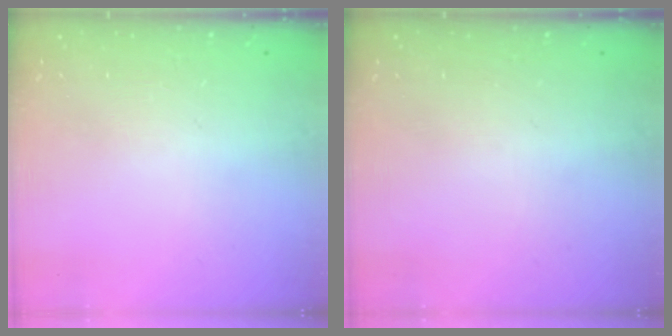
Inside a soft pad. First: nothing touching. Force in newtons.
{"total": 0.0}